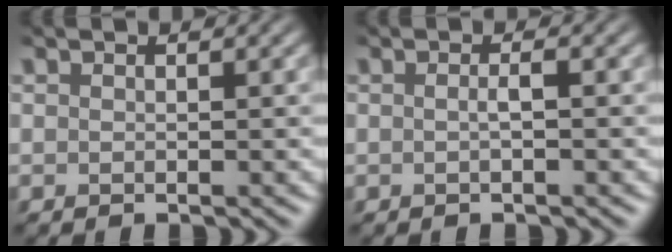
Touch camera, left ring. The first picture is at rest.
{"total": 1.0, "force": [-0.1, 0.1, 1.0], "torque": [-0.018, 0.000, -0.003]}